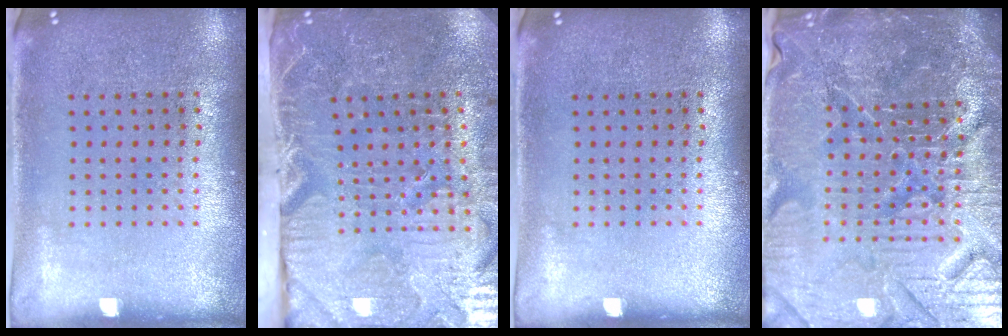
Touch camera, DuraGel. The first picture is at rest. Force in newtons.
{"total": 4.4, "press": 4.1, "slide": 1.4}
{"total": 0.0}
{"total": 6.4, "press": 5.9, "slide": 2.6}